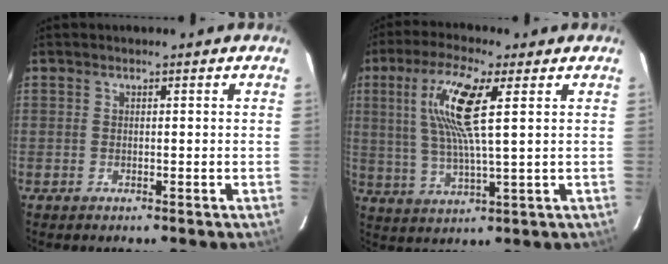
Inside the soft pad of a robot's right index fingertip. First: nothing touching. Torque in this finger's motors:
{"motor_torque": [1.25, 0.89, 0.48, 0.20]}